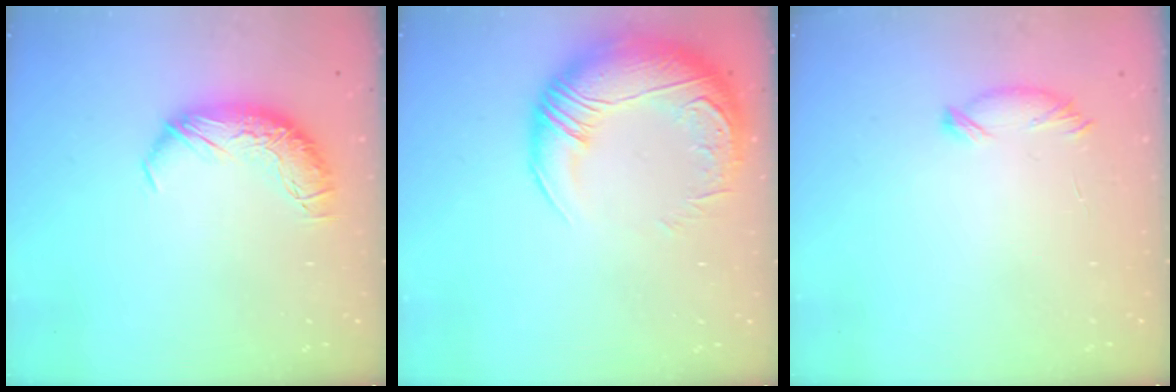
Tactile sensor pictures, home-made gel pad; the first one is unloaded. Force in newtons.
{"total": 7.0, "press": 5.1, "slide": 4.7}
{"total": 7.3, "press": 7.3, "slide": 0.4}